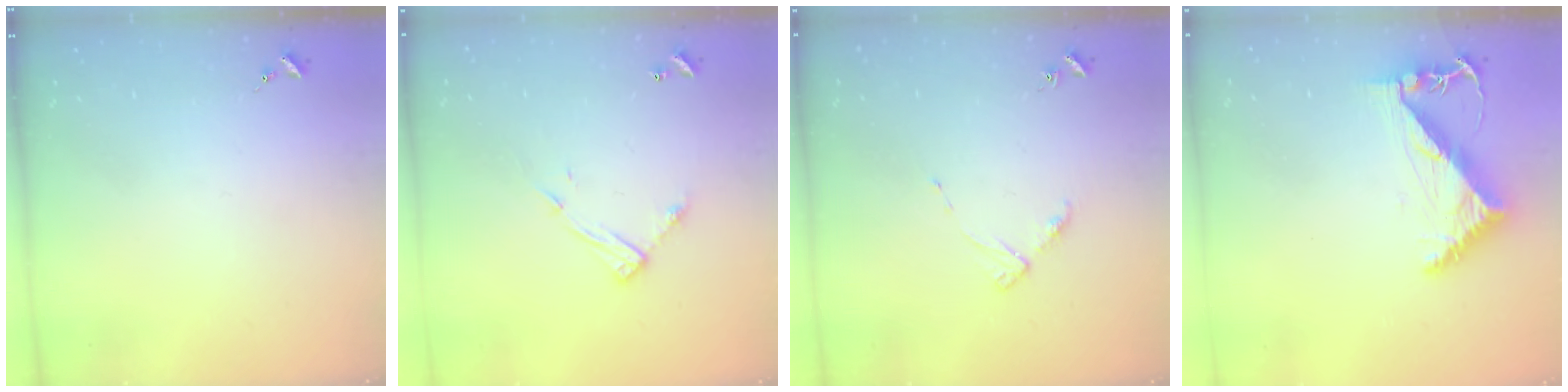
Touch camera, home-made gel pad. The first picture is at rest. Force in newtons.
{"total": 10.0, "press": 9.9, "slide": 0.5}
{"total": 4.5, "press": 4.4, "slide": 0.6}
{"total": 6.8, "press": 6.8, "slide": 0.9}